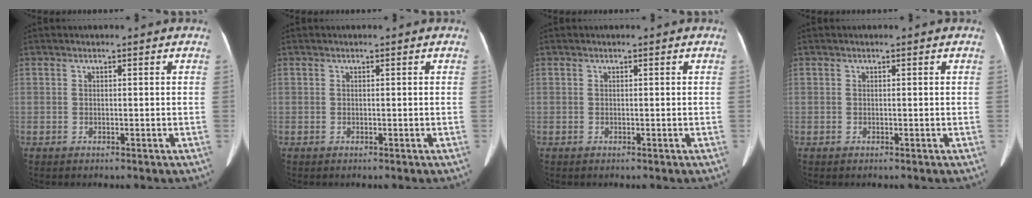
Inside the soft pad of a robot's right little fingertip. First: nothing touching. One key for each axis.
{"total": 0.0}
{"total": 0.0}
{"total": 0.0}